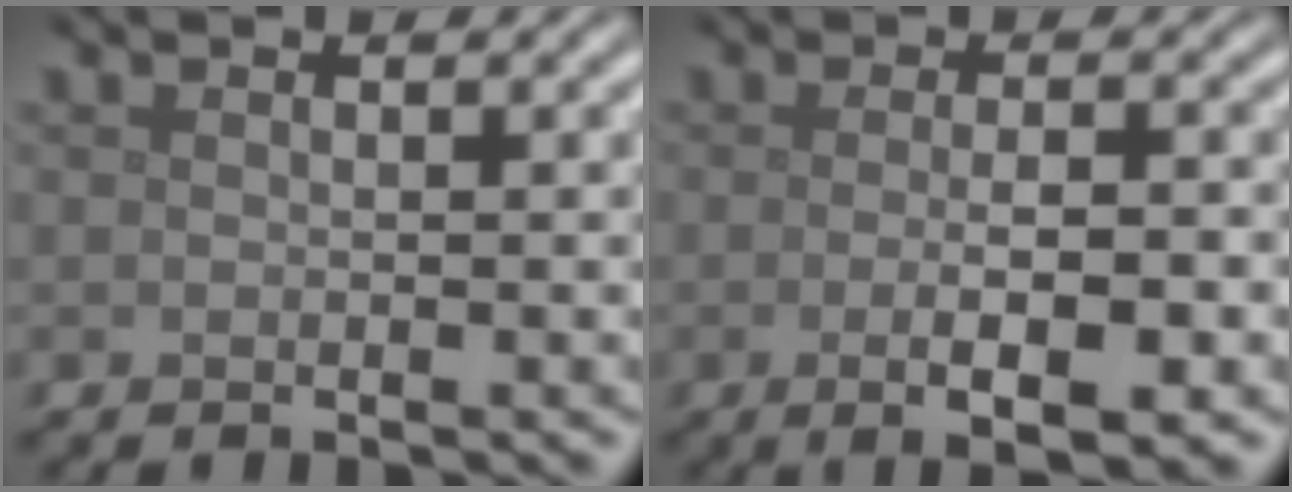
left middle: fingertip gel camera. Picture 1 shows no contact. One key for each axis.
{"total": 4.6, "fx": -1.1, "fy": 1.2, "fz": 4.3, "tx": -0.069, "ty": -0.007, "tz": -0.012}